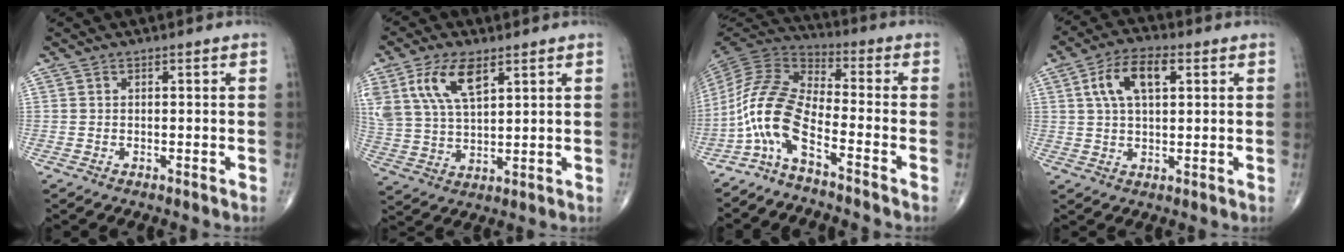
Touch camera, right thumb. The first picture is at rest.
{"total": 11.8, "force": [5.8, 5.5, 8.7], "torque": [-0.172, -0.012, 0.119]}
{"total": 10.5, "force": [-5.7, 2.9, 8.4], "torque": [-0.191, 0.065, -0.127]}
{"total": 9.3, "force": [2.9, 4.6, 7.6], "torque": [-0.140, 0.012, 0.047]}